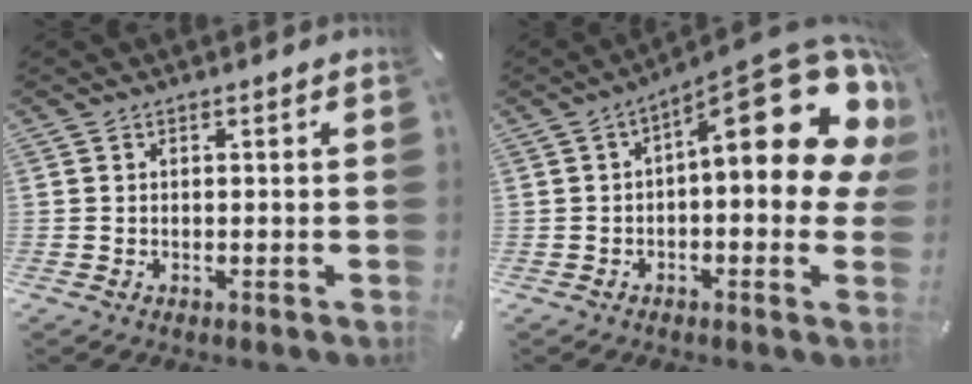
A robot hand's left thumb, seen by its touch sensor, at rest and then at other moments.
{"total": 21.7, "force": [7.6, 8.0, 18.7], "torque": [-0.239, -0.071, 0.128]}